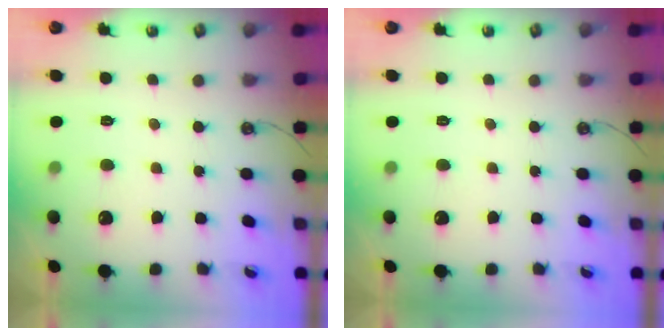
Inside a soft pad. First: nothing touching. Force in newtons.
{"total": 0.0}